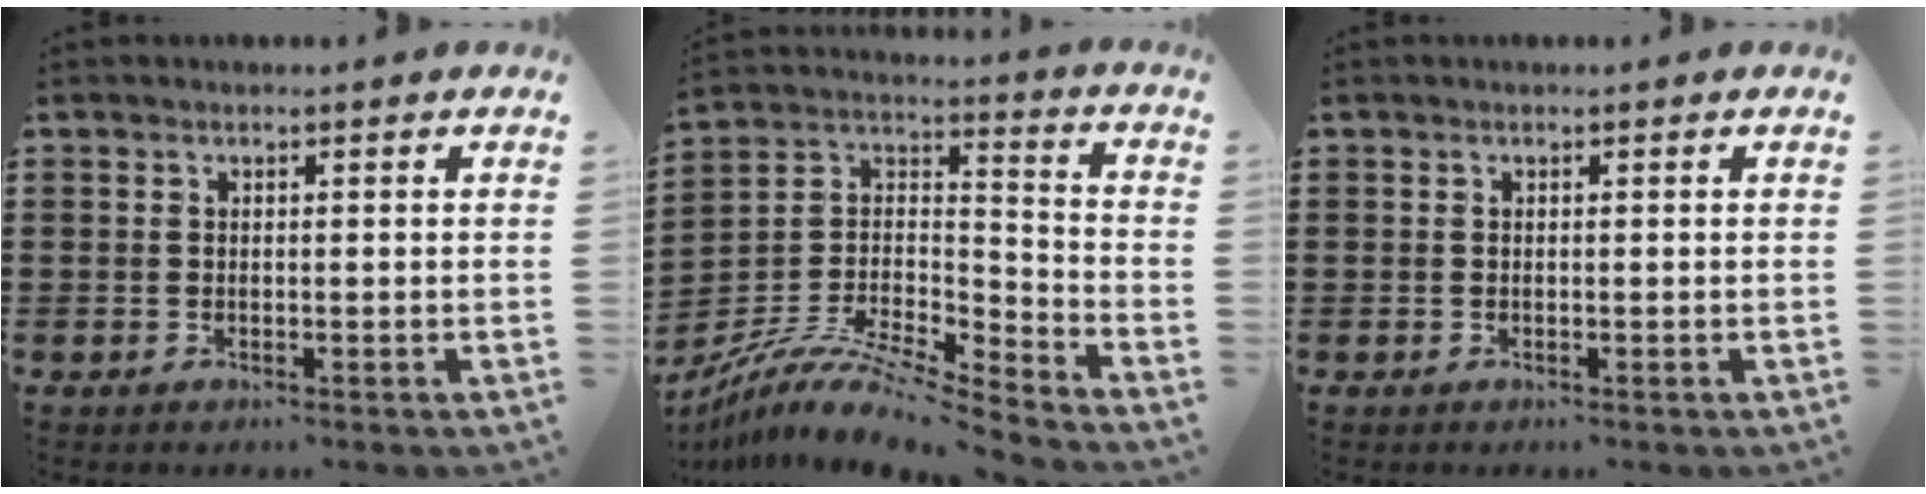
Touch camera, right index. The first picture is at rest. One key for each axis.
{"total": 10.0, "fx": -8.4, "fy": 2.0, "fz": 4.9, "tx": -0.099, "ty": 0.013, "tz": -0.170}
{"total": 0.0}